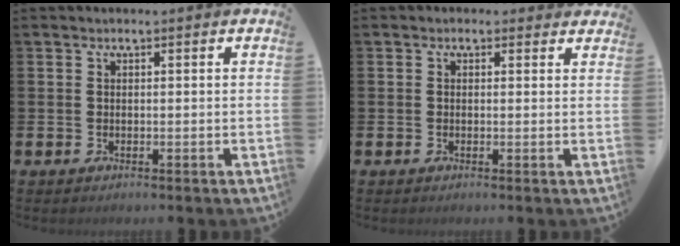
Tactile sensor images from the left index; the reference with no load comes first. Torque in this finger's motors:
{"motor_torque": [0.98, -1.16, 0.10, 0.01]}